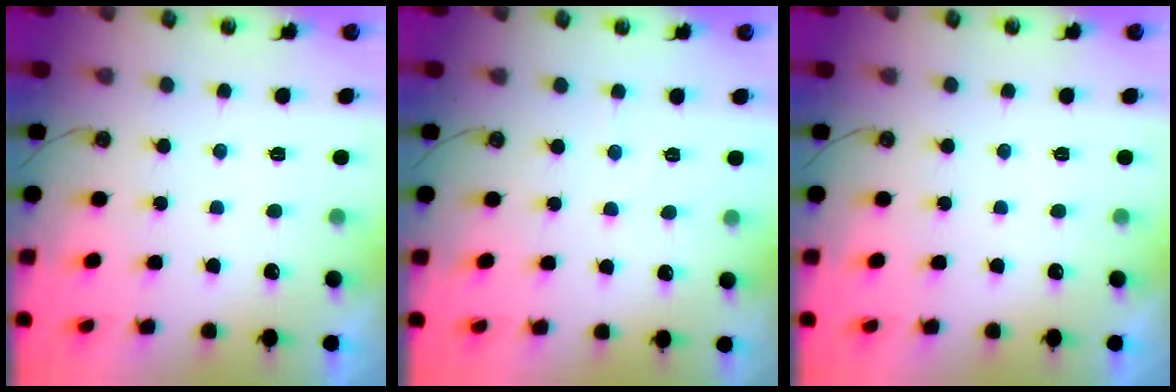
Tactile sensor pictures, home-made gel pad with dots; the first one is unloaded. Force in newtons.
{"total": 3.9, "press": 3.9, "slide": 0.6}
{"total": 0.0}